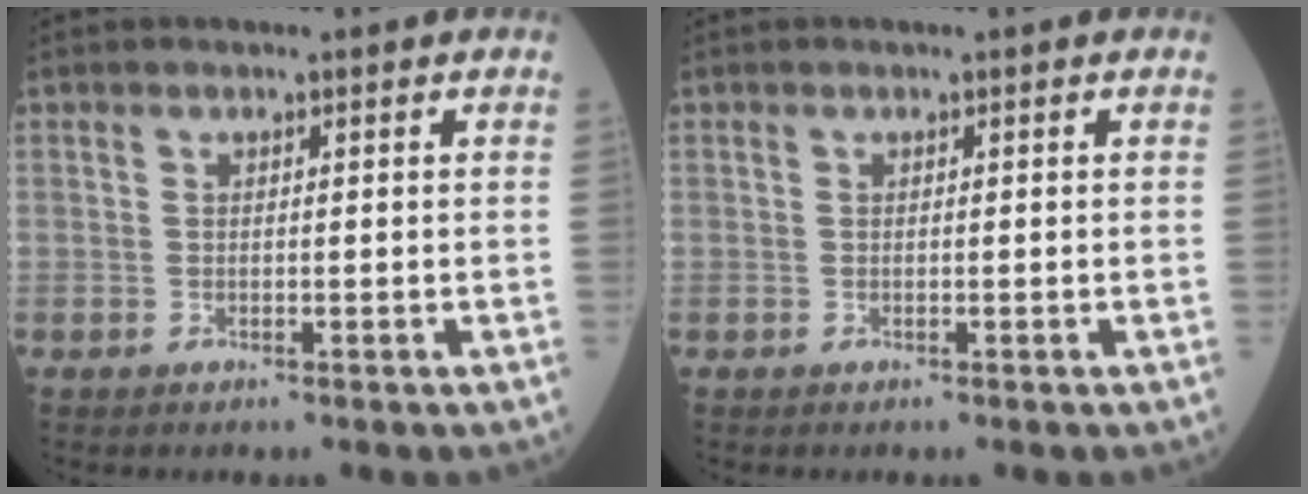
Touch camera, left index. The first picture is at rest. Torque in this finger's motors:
{"motor_torque": [-0.02, 0.02, 0.00, 0.01]}